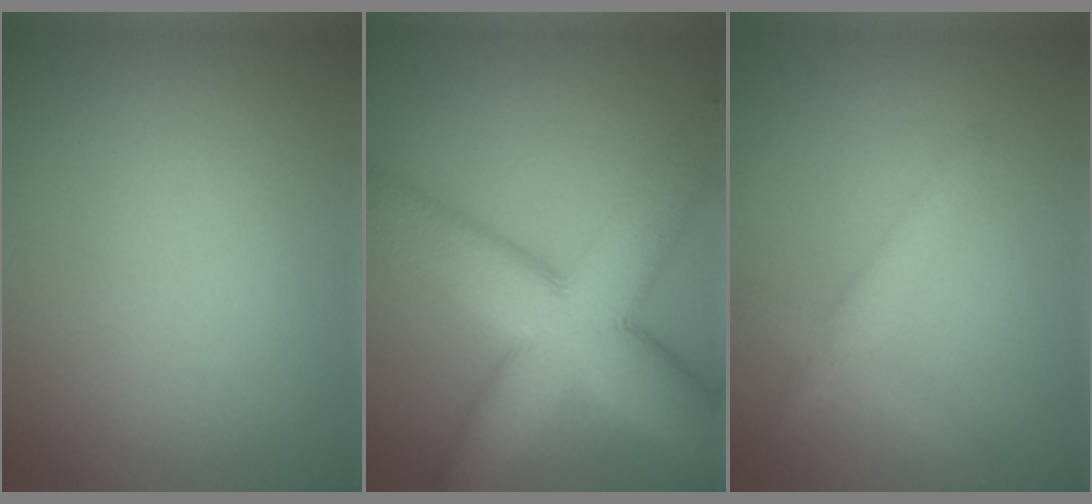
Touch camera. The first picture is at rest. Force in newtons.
{"total": 13.6, "press": 13.6, "slide": 0.6}
{"total": 2.4, "press": 2.4, "slide": 0.2}